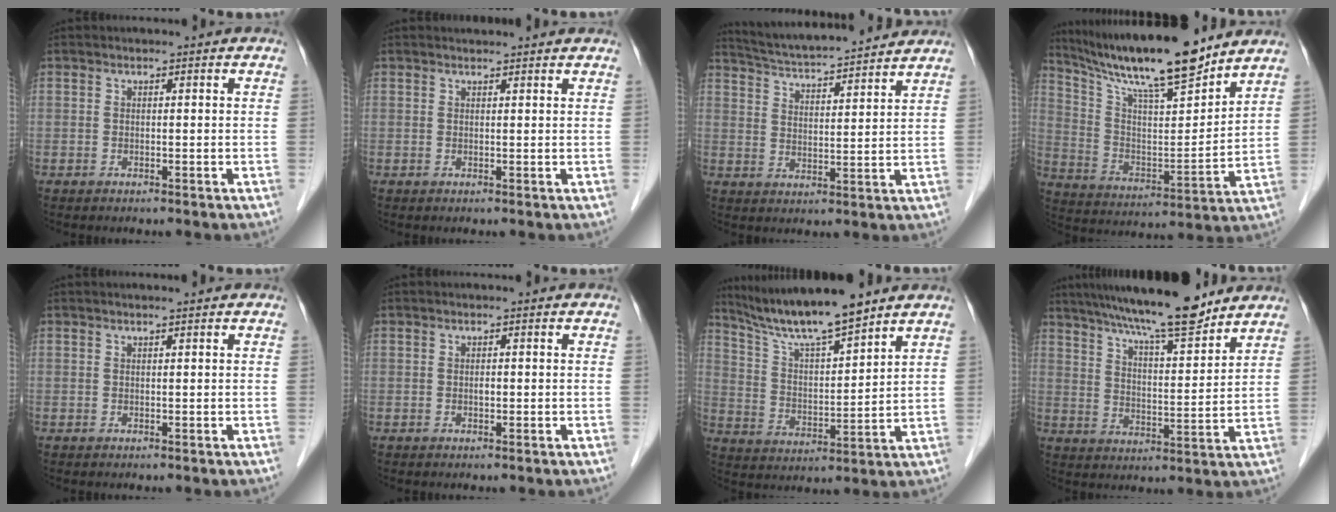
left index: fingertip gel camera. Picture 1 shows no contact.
{"total": 3.2, "force": [3.1, 0.0, 0.6], "torque": [-0.013, 0.018, 0.037]}
{"total": 14.8, "force": [13.7, 0.5, 5.4], "torque": [-0.101, 0.020, 0.209]}
{"total": 18.4, "force": [15.7, 1.4, 9.6], "torque": [-0.170, -0.002, 0.273]}
{"total": 0.7, "force": [0.5, -0.2, 0.4], "torque": [-0.013, -0.001, 0.015]}
{"total": 0.6, "force": [0.0, 0.3, 0.5], "torque": [-0.010, 0.001, -0.001]}
{"total": 11.8, "force": [10.3, -0.2, 5.7], "torque": [-0.110, 0.004, 0.193]}
{"total": 14.2, "force": [12.0, 1.1, 7.6], "torque": [-0.125, 0.007, 0.193]}